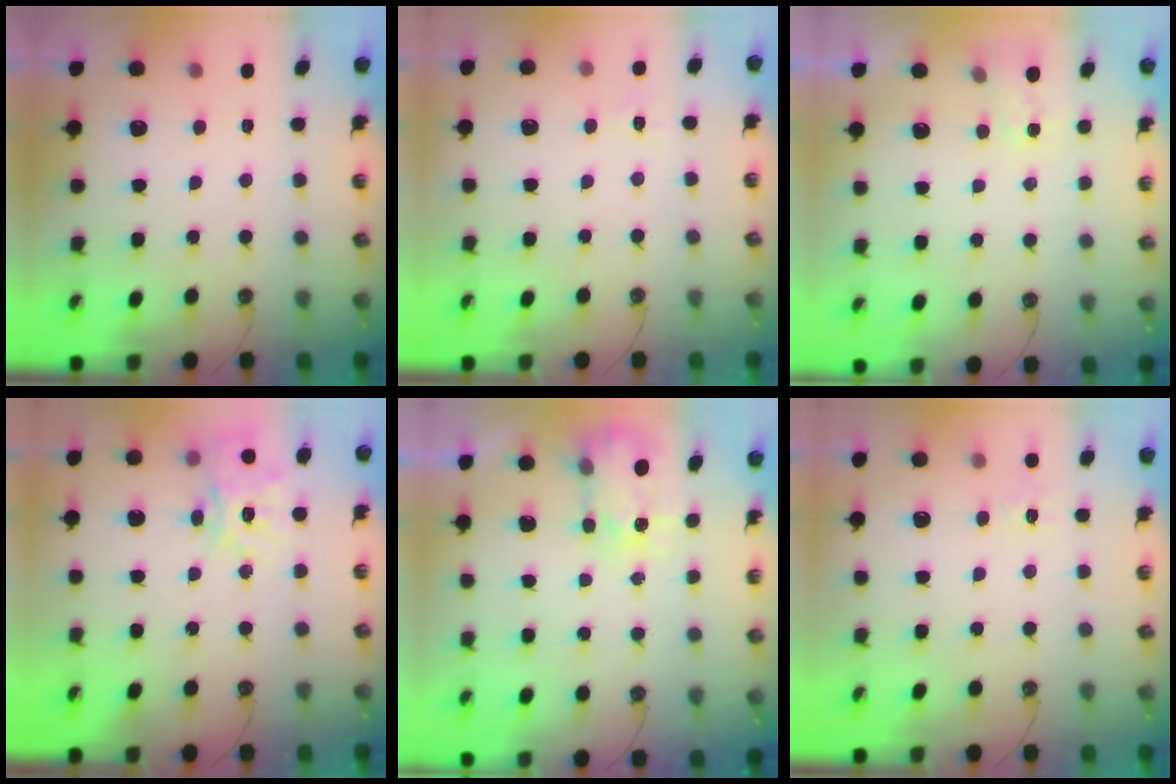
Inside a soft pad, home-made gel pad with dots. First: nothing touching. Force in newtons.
{"total": 4.8, "press": 4.7, "slide": 0.5}
{"total": 1.1, "press": 1.1, "slide": 0.3}
{"total": 17.9, "press": 17.7, "slide": 2.7}
{"total": 5.1, "press": 5.1, "slide": 0.5}
{"total": 5.8, "press": 5.8, "slide": 0.6}